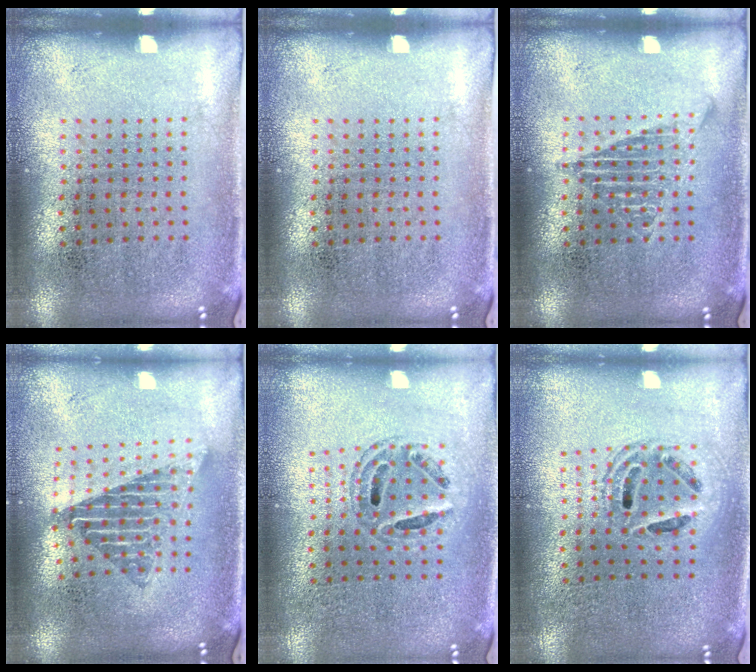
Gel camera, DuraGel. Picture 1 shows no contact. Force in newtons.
{"total": 0.0}
{"total": 1.7, "press": 1.7, "slide": 0.2}
{"total": 1.7, "press": 1.3, "slide": 1.1}
{"total": 0.7, "press": 0.7, "slide": 0.2}
{"total": 1.3, "press": 1.2, "slide": 0.5}